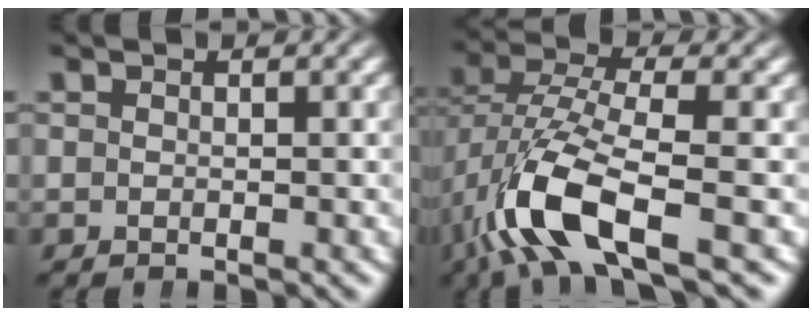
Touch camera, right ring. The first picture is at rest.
{"total": 7.4, "force": [-1.7, 3.7, 6.2], "torque": [-0.151, -0.030, -0.014]}